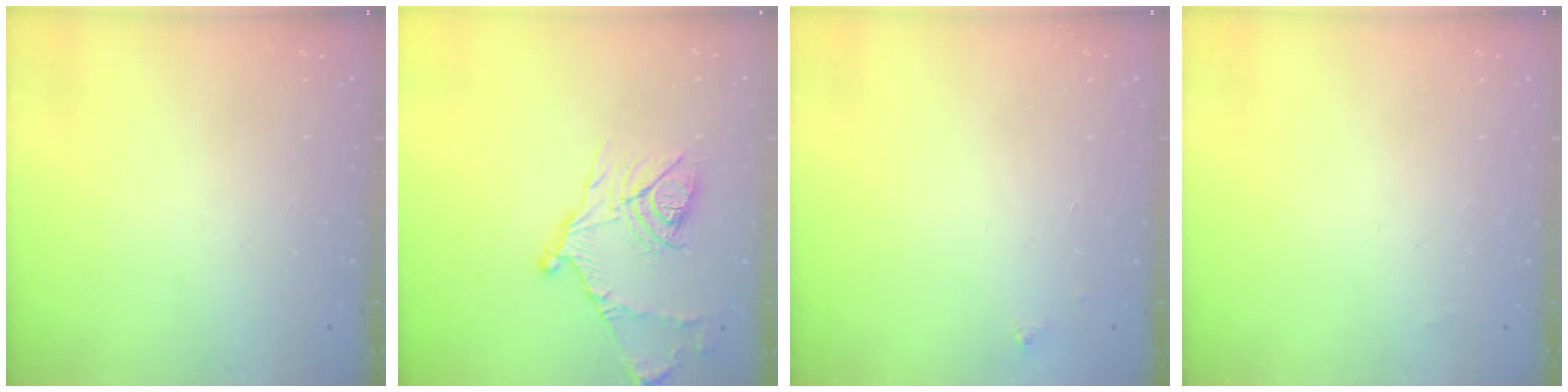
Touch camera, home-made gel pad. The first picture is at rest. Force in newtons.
{"total": 15.1, "press": 15.0, "slide": 1.3}
{"total": 2.5, "press": 2.5, "slide": 0.4}
{"total": 1.3, "press": 1.3, "slide": 0.2}